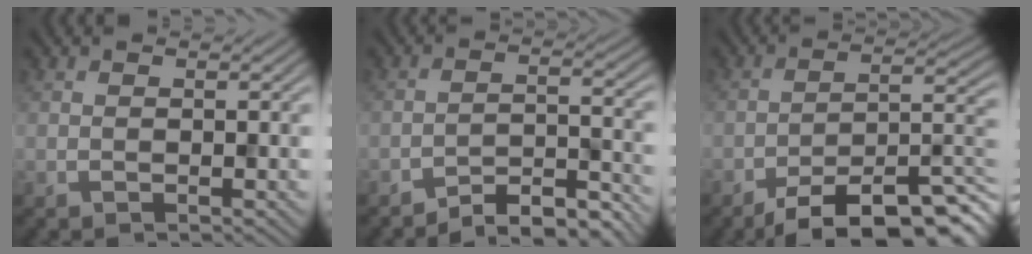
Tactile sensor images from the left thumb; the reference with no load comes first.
{"total": 6.7, "force": [-6.0, 1.1, 2.9], "torque": [-0.040, 0.011, -0.099]}
{"total": 12.2, "force": [-9.0, 3.3, 7.7], "torque": [-0.113, 0.003, -0.149]}